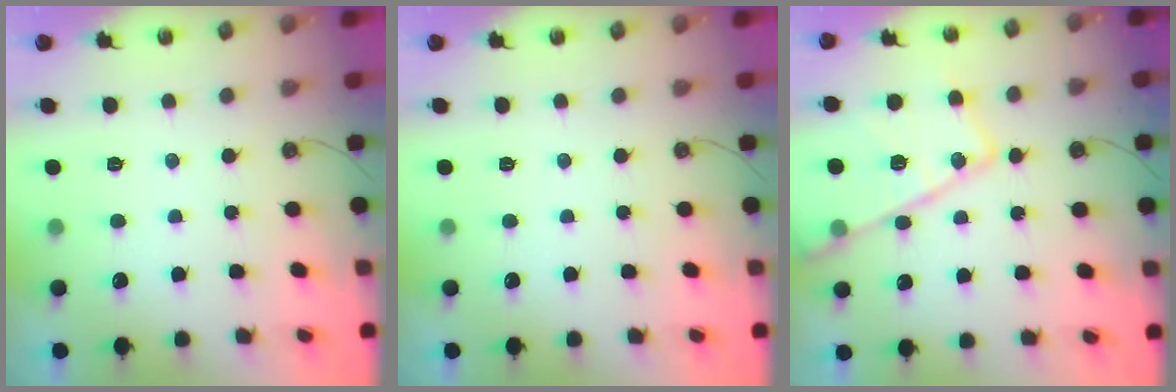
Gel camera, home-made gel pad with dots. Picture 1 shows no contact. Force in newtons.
{"total": 0.0}
{"total": 20.5, "press": 20.4, "slide": 1.9}